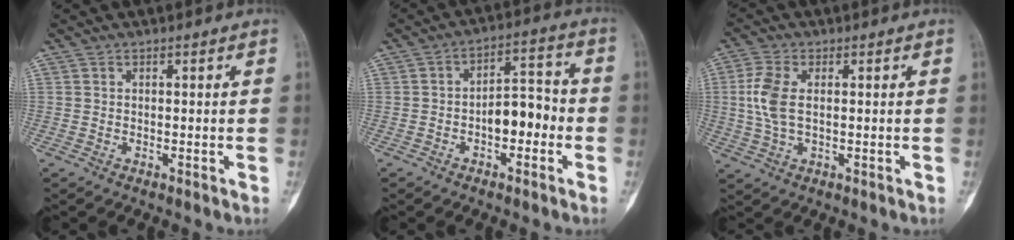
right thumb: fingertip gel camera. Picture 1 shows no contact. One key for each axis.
{"total": 7.9, "fx": -2.0, "fy": 4.4, "fz": 6.3, "tx": -0.075, "ty": 0.037, "tz": -0.039}
{"total": 6.8, "fx": 0.6, "fy": 3.6, "fz": 5.8, "tx": -0.140, "ty": 0.005, "tz": 0.010}